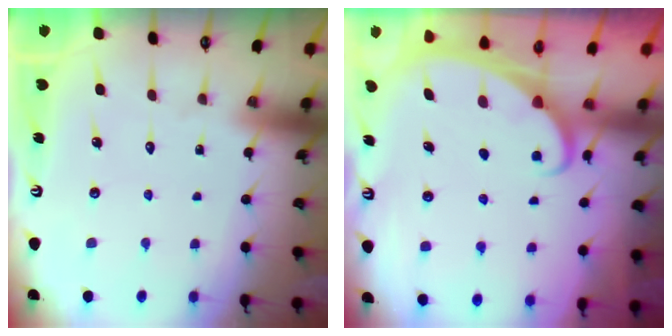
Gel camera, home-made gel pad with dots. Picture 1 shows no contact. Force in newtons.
{"total": 2.4, "press": 2.4, "slide": 0.3}